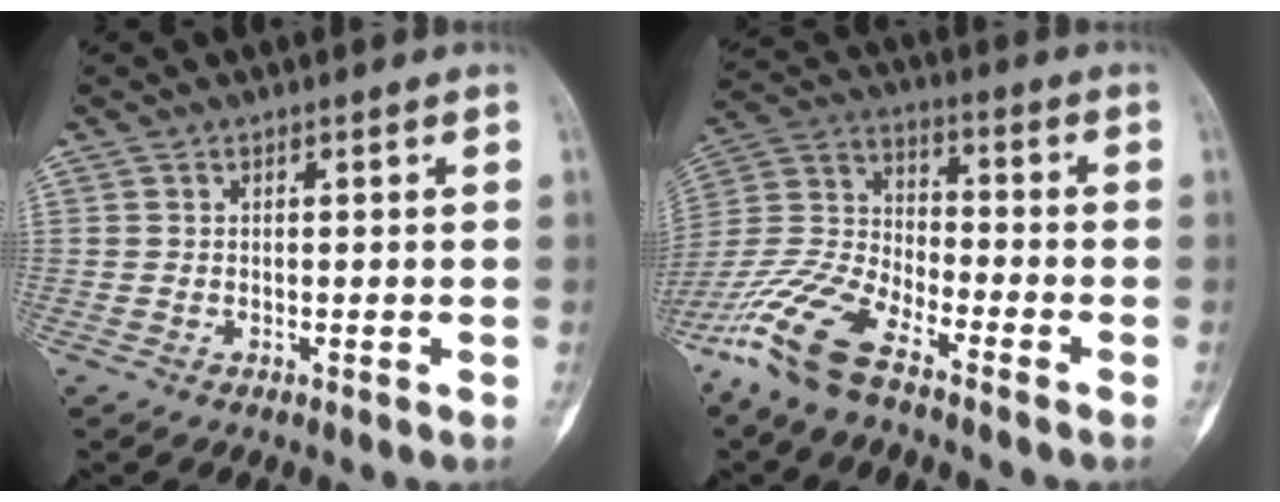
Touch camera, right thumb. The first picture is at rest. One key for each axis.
{"total": 13.1, "fx": -9.4, "fy": 4.1, "fz": 8.2, "tx": -0.183, "ty": 0.041, "tz": -0.195}